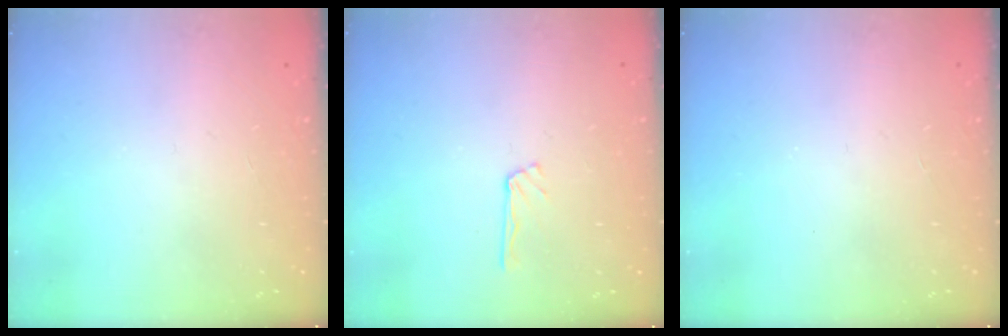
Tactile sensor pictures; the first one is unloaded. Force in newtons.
{"total": 4.3, "press": 4.2, "slide": 0.4}
{"total": 0.0}